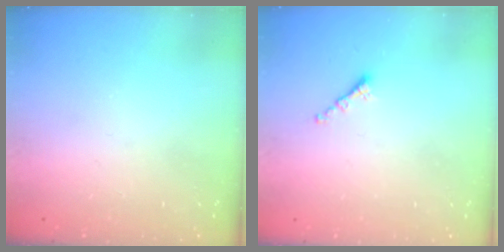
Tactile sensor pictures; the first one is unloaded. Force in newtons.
{"total": 1.3, "press": 1.2, "slide": 0.5}